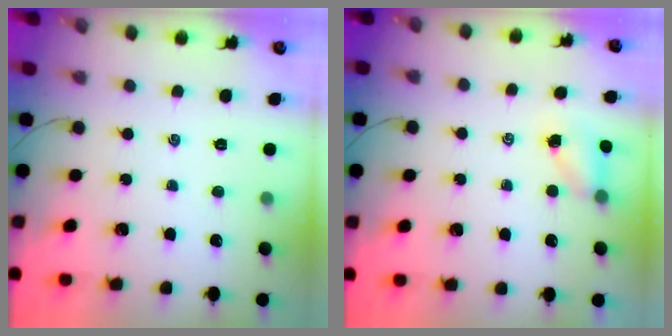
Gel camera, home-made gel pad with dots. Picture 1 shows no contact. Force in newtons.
{"total": 3.4, "press": 3.4, "slide": 0.6}